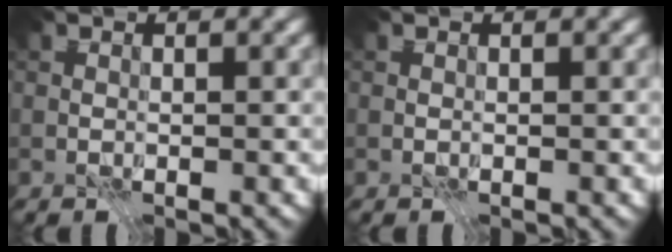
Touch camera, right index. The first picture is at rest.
{"total": 0.0}